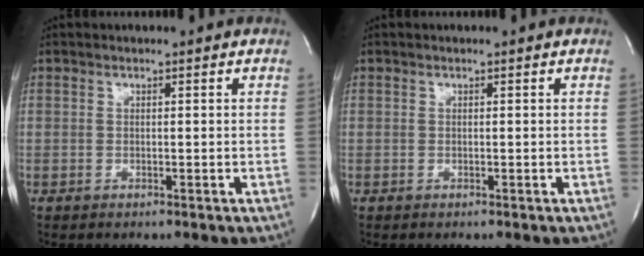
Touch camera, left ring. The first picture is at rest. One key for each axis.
{"total": 0.0}